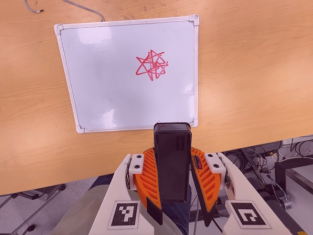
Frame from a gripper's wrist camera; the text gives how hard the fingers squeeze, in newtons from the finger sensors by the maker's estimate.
{"total": 9.8, "left": 8.1, "right": 11.6}